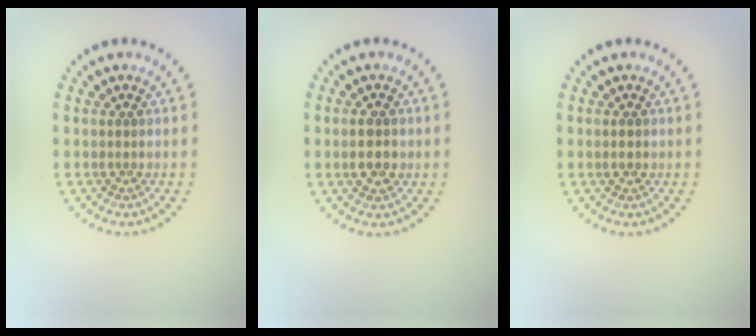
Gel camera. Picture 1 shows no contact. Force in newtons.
{"total": 2.2, "press": 2.2, "slide": 0.2}
{"total": 1.1, "press": 1.0, "slide": 0.1}